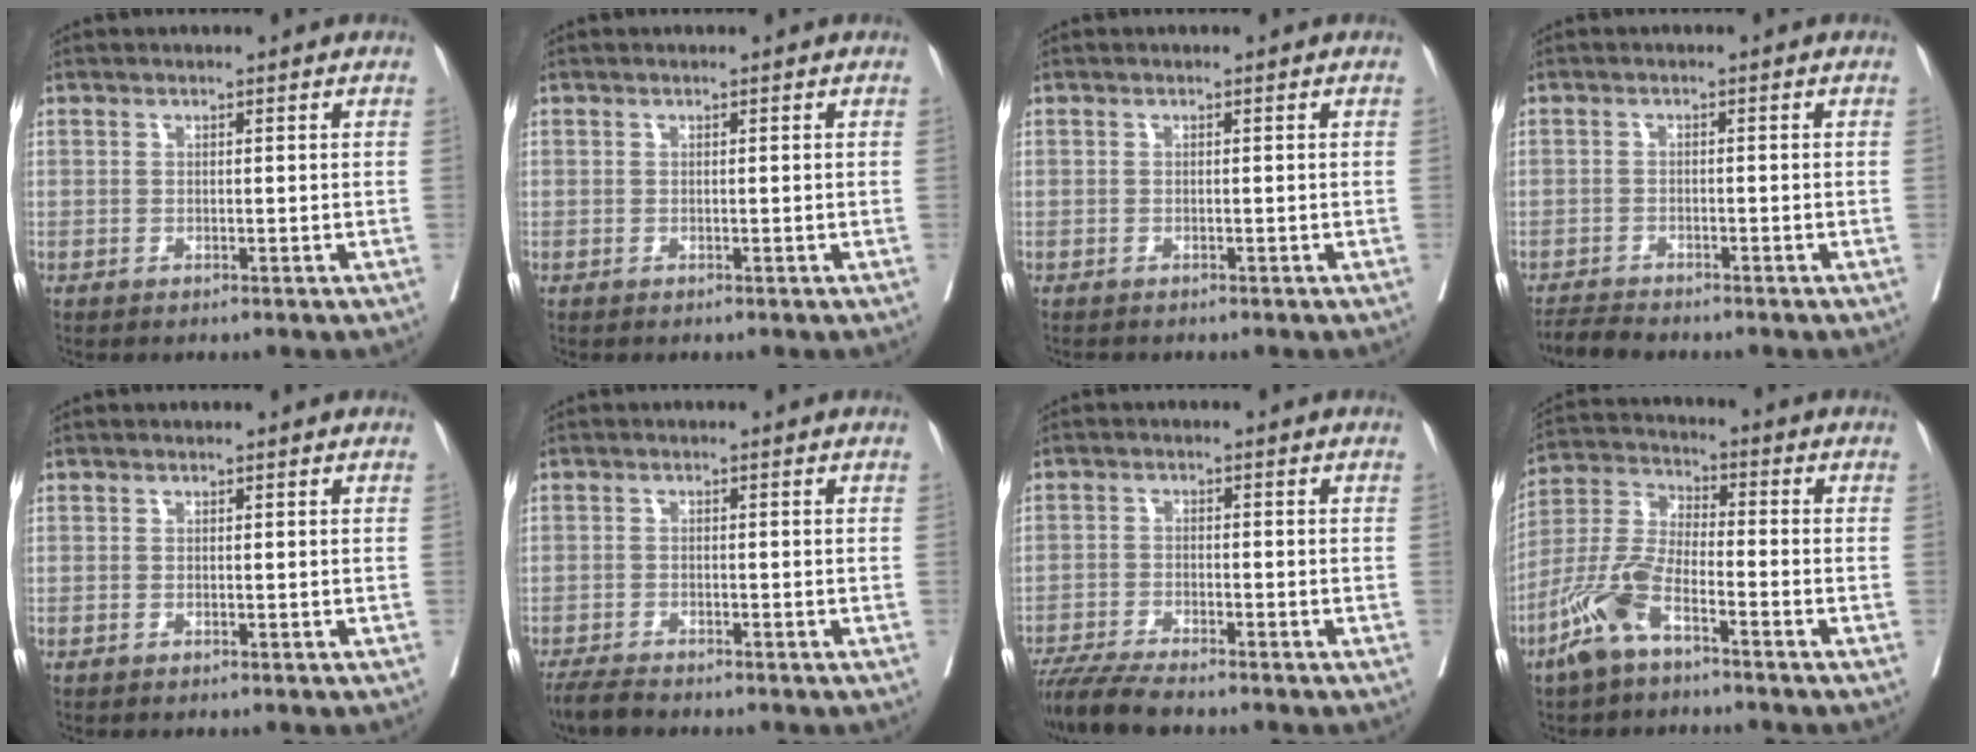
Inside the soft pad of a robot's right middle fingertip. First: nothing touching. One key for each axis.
{"total": 0.0}
{"total": 0.6, "fx": -0.6, "fy": 0.1, "fz": 0.1, "tx": -0.007, "ty": -0.002, "tz": -0.011}
{"total": 3.0, "fx": -2.9, "fy": 0.0, "fz": 0.5, "tx": -0.008, "ty": -0.013, "tz": -0.052}
{"total": 0.0}
{"total": 3.3, "fx": -3.0, "fy": 0.3, "fz": 1.3, "tx": -0.023, "ty": -0.011, "tz": -0.054}
{"total": 6.6, "fx": -5.8, "fy": 0.2, "fz": 3.2, "tx": -0.055, "ty": -0.022, "tz": -0.105}
{"total": 9.4, "fx": -5.8, "fy": 2.7, "fz": 6.9, "tx": -0.165, "ty": -0.008, "tz": -0.124}